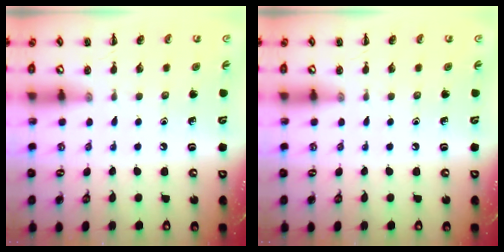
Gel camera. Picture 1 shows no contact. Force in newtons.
{"total": 0.0}